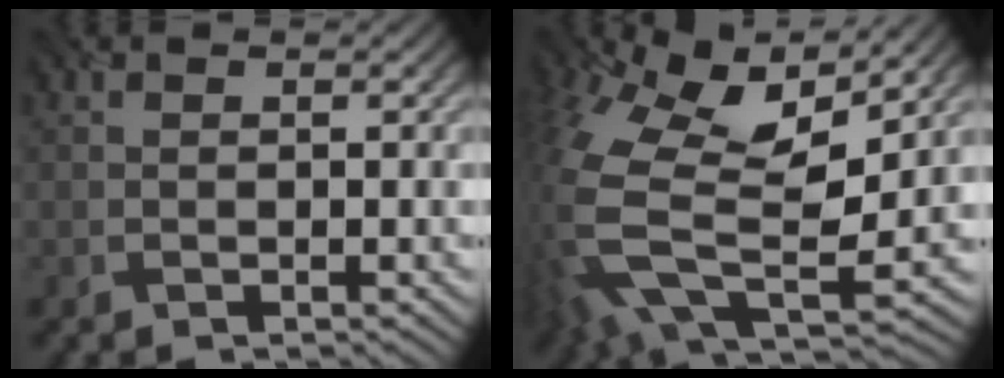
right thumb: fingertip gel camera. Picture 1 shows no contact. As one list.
[{"total": 16.0, "force": [2.0, 9.0, 13.1], "torque": [-0.342, -0.026, 0.056]}]